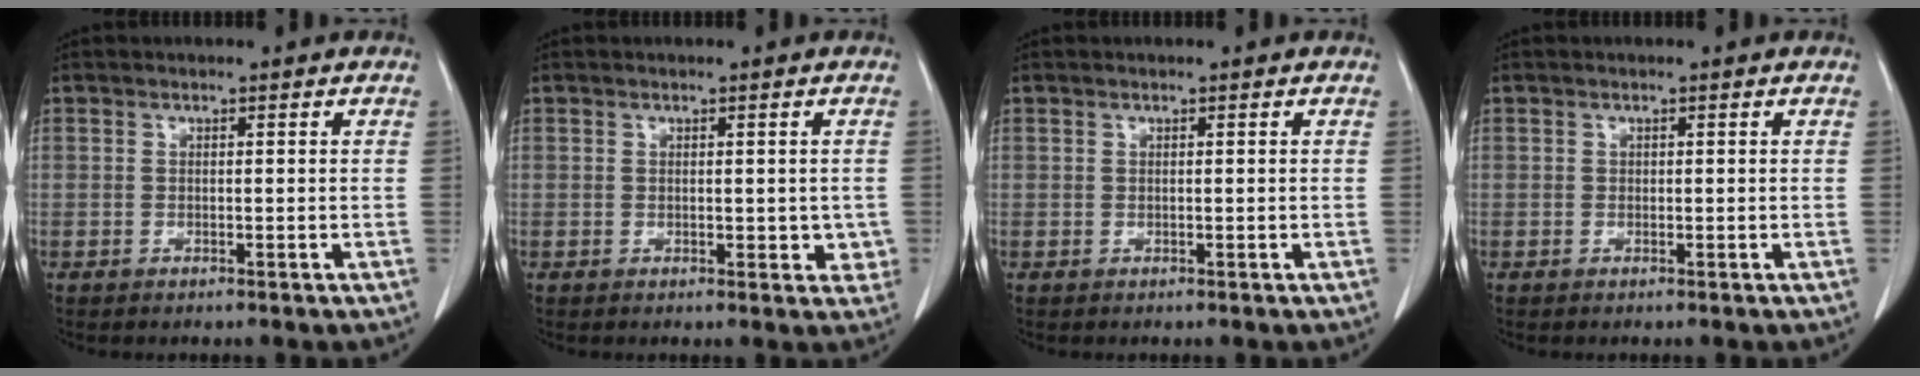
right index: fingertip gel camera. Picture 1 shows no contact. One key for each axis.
{"total": 2.6, "fx": -0.4, "fy": 1.5, "fz": 2.1, "tx": -0.010, "ty": 0.000, "tz": -0.005}
{"total": 0.0}
{"total": 0.0}